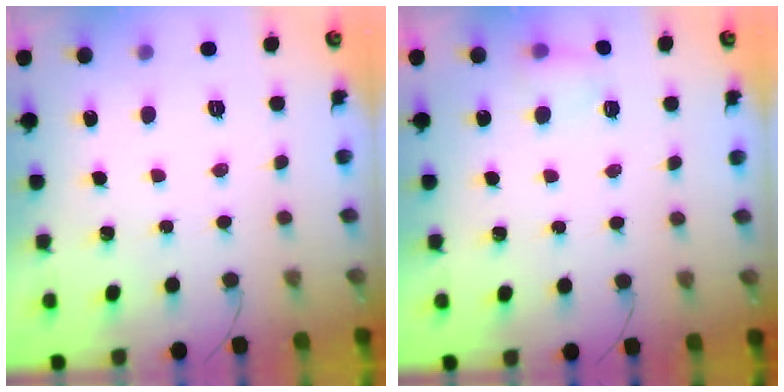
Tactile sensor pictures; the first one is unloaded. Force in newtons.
{"total": 3.5, "press": 3.3, "slide": 1.0}